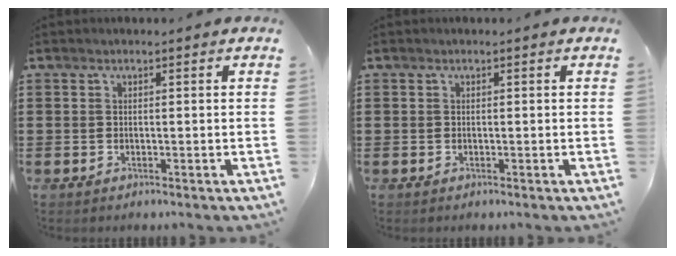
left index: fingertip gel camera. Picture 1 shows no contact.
{"total": 0.0}